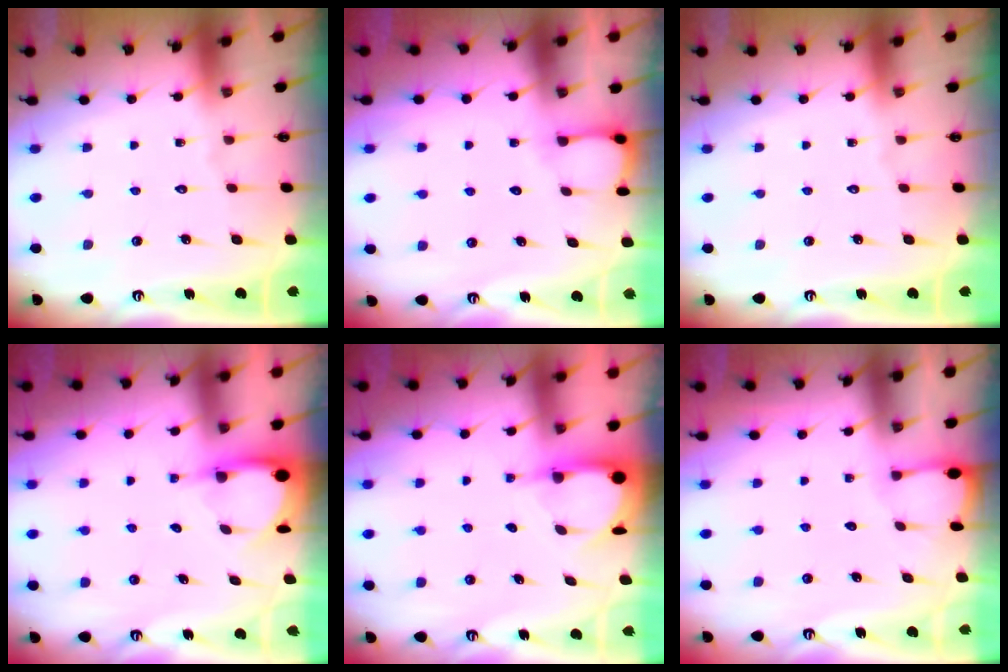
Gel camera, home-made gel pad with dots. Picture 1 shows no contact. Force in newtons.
{"total": 2.7, "press": 2.7, "slide": 0.3}
{"total": 0.0}
{"total": 3.4, "press": 3.4, "slide": 0.2}
{"total": 3.9, "press": 3.9, "slide": 0.3}
{"total": 2.0, "press": 2.0, "slide": 0.2}